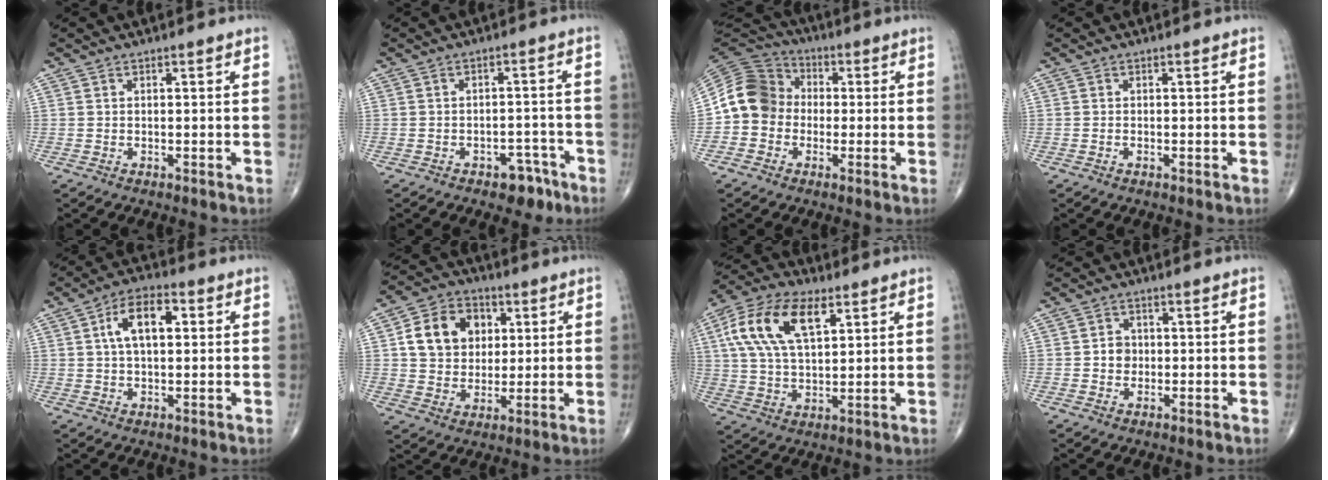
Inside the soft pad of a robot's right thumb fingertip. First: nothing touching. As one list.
[{"total": 5.3, "force": [-3.3, 3.1, 2.6], "torque": [-0.012, 0.030, -0.042]}, {"total": 11.5, "force": [-1.0, 10.2, 5.3], "torque": [-0.089, 0.035, -0.033]}, {"total": 0.0}, {"total": 9.3, "force": [2.1, 4.8, 7.6], "torque": [-0.125, 0.016, 0.030]}, {"total": 12.8, "force": [3.1, 10.3, 6.9], "torque": [-0.086, 0.002, 0.051]}, {"total": 15.5, "force": [6.0, 7.7, 12.0], "torque": [-0.228, 0.003, 0.107]}, {"total": 2.9, "force": [-0.1, 2.6, 1.3], "torque": [-0.005, 0.005, -0.005]}]